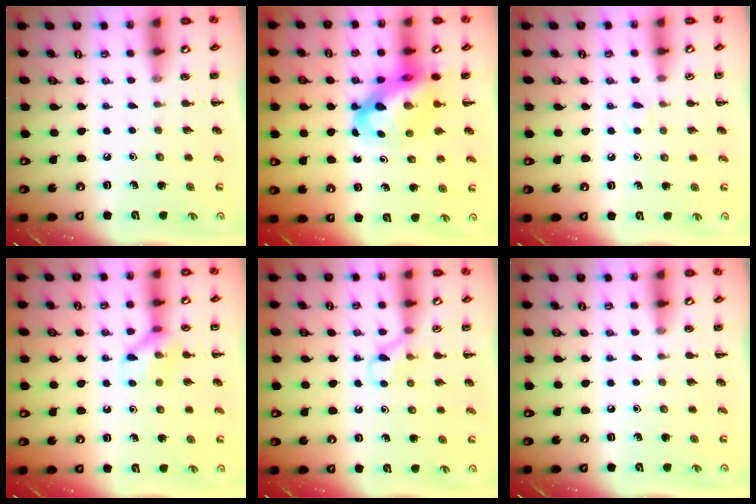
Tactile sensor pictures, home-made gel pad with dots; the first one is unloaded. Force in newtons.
{"total": 12.8, "press": 12.3, "slide": 3.4}
{"total": 2.8, "press": 2.7, "slide": 1.0}
{"total": 8.8, "press": 8.7, "slide": 0.6}
{"total": 4.8, "press": 4.6, "slide": 1.3}
{"total": 0.0}